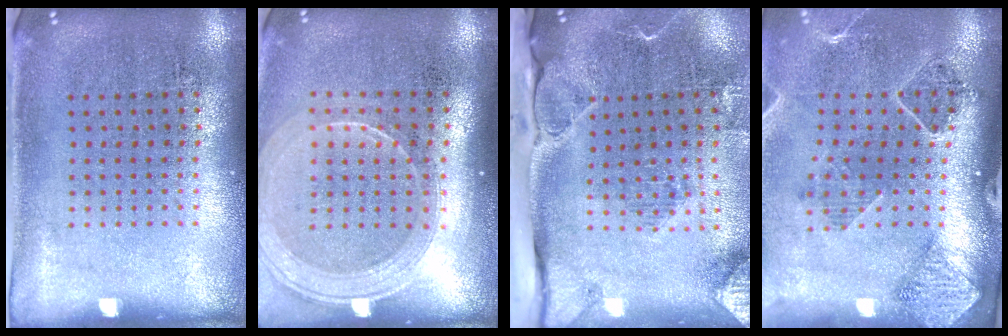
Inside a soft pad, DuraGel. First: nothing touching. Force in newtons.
{"total": 1.8, "press": 1.6, "slide": 0.7}
{"total": 3.0, "press": 2.3, "slide": 1.9}
{"total": 1.5, "press": 1.5, "slide": 0.1}